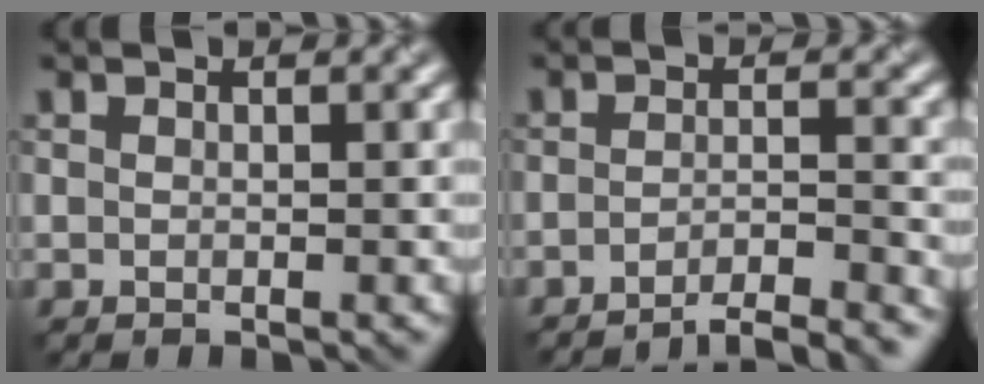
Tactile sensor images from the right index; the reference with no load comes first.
{"total": 5.4, "force": [-4.5, 0.9, 2.8], "torque": [-0.034, 0.005, -0.073]}